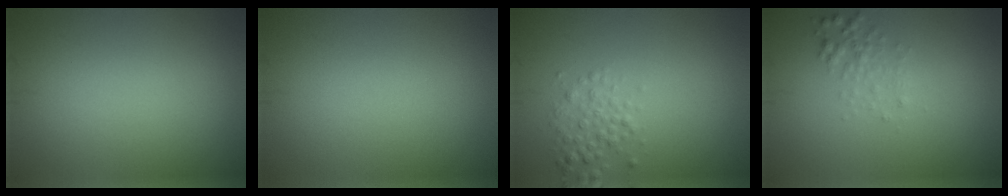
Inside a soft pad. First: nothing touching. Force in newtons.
{"total": 0.0}
{"total": 2.1, "press": 2.1, "slide": 0.0}
{"total": 1.5, "press": 1.5, "slide": 0.1}